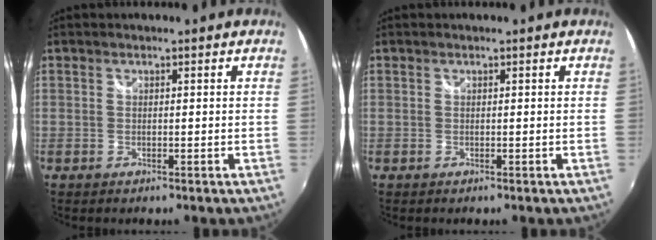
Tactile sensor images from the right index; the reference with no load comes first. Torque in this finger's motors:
{"motor_torque": [0.00, 0.00, 0.00, 0.00]}